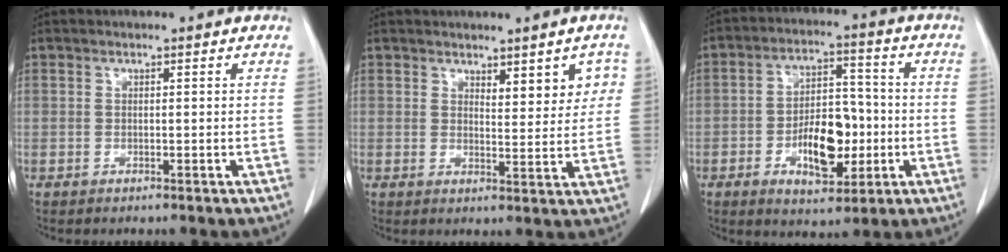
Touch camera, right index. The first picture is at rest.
{"total": 5.1, "force": [2.5, 2.1, 3.9], "torque": [-0.042, 0.001, 0.035]}
{"total": 10.7, "force": [-2.7, 5.0, 9.0], "torque": [-0.154, 0.013, -0.040]}